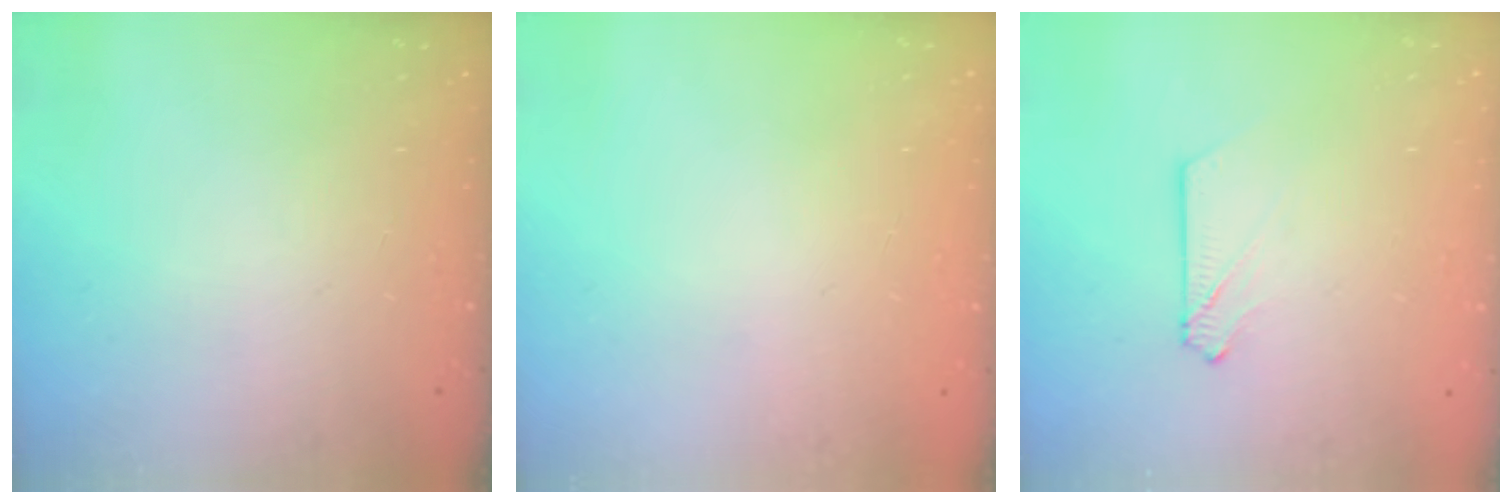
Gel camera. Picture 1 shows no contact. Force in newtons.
{"total": 0.7, "press": 0.3, "slide": 0.7}
{"total": 3.0, "press": 3.0, "slide": 0.4}